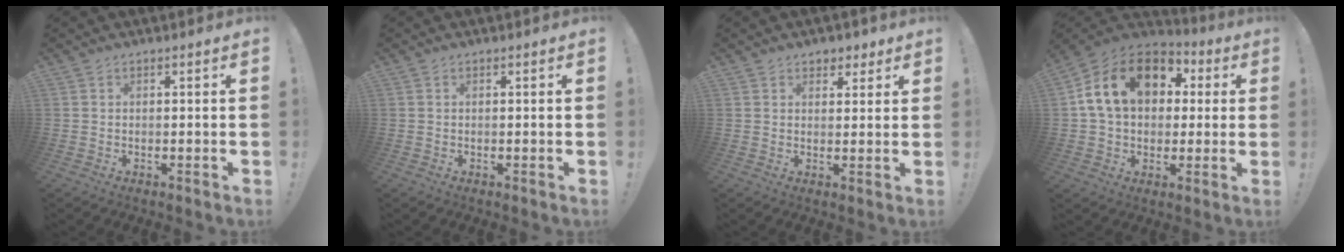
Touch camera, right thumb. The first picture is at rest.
{"total": 0.0}
{"total": 3.8, "force": [2.5, 2.8, 0.8], "torque": [0.008, -0.011, 0.041]}
{"total": 18.8, "force": [5.4, 13.4, 12.1], "torque": [-0.198, 0.005, 0.099]}